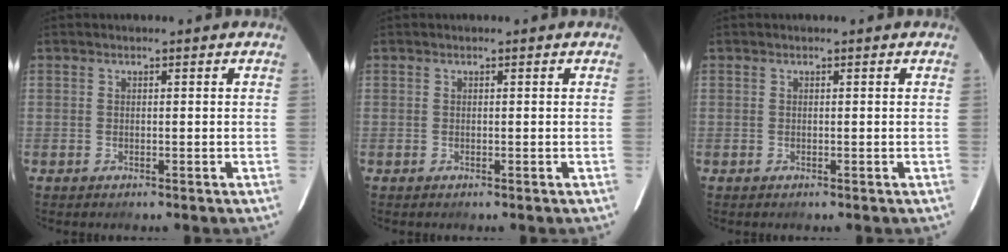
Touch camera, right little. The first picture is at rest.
{"total": 0.0}
{"total": 0.0}